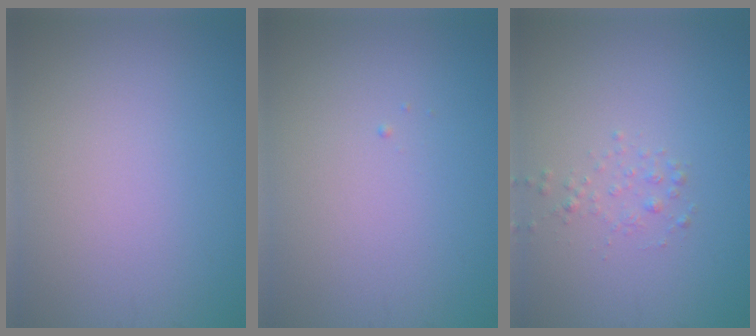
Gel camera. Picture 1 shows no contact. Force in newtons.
{"total": 0.0}
{"total": 0.9, "press": 0.9, "slide": 0.0}